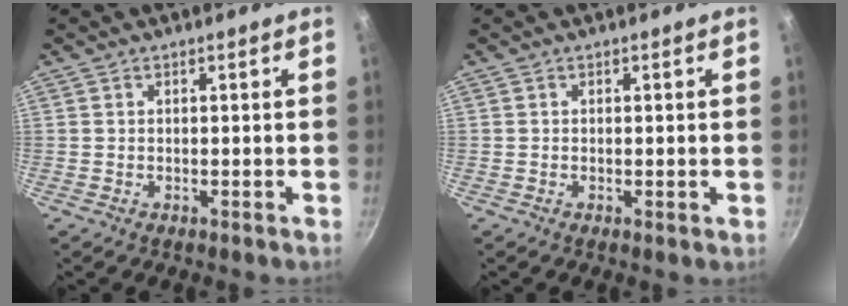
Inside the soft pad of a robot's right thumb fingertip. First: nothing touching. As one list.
[{"total": 0.8, "force": [-0.1, 0.3, 0.7], "torque": [-0.011, 0.000, -0.002]}]